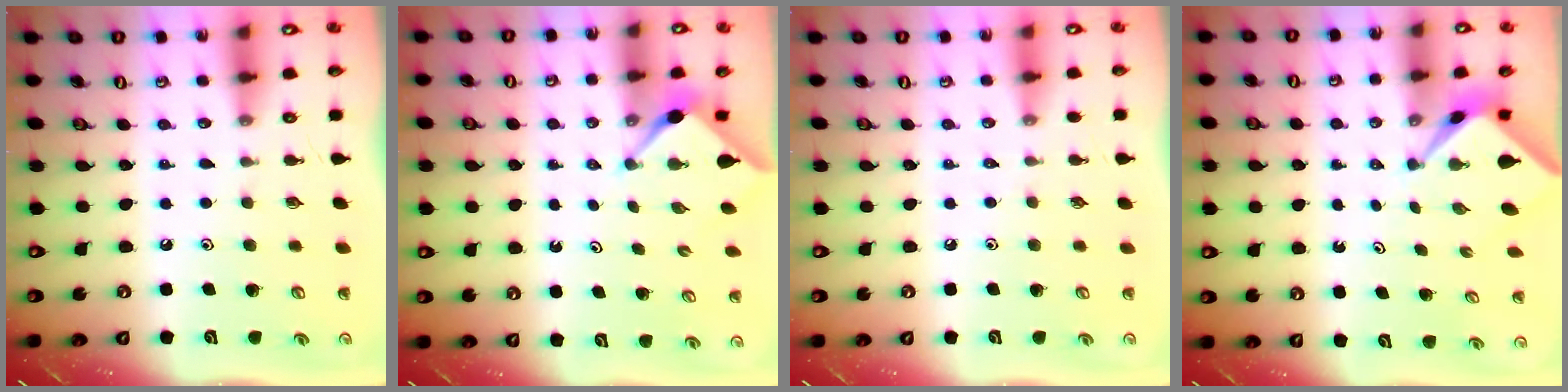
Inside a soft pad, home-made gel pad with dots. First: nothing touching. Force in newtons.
{"total": 2.9, "press": 2.9, "slide": 0.3}
{"total": 1.2, "press": 1.1, "slide": 0.3}
{"total": 1.6, "press": 1.6, "slide": 0.3}